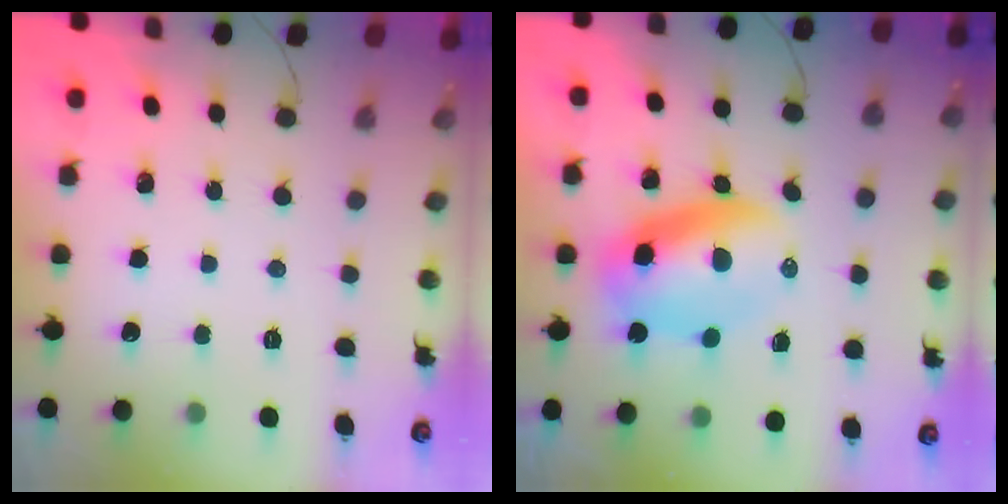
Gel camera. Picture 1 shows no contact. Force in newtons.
{"total": 9.4, "press": 9.1, "slide": 2.4}